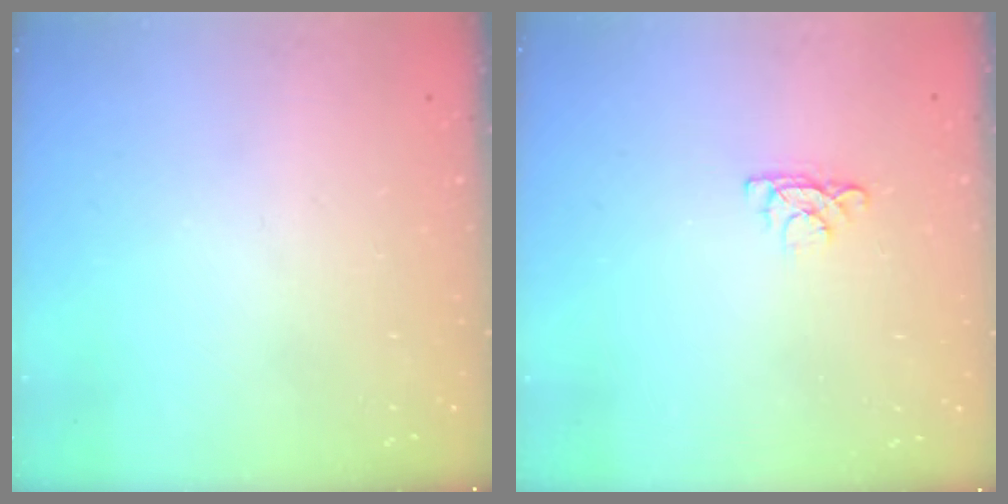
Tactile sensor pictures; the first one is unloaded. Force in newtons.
{"total": 4.0, "press": 4.0, "slide": 0.5}